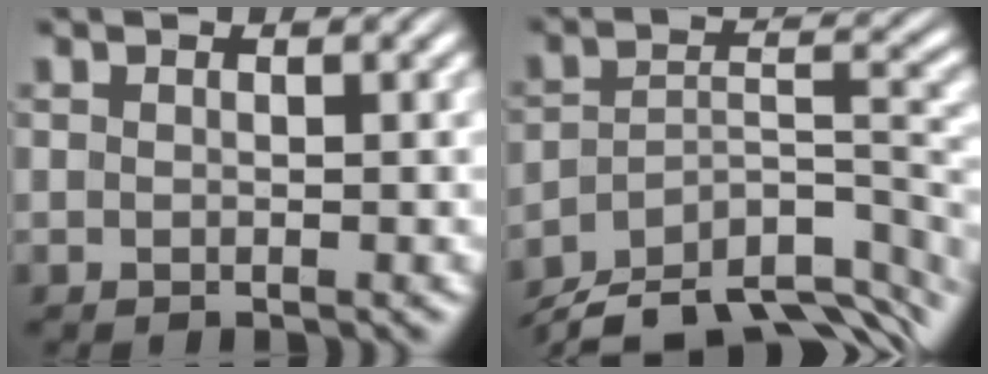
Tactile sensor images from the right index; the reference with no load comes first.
{"total": 11.6, "force": [-8.9, 4.6, 6.0], "torque": [-0.078, -0.033, -0.128]}